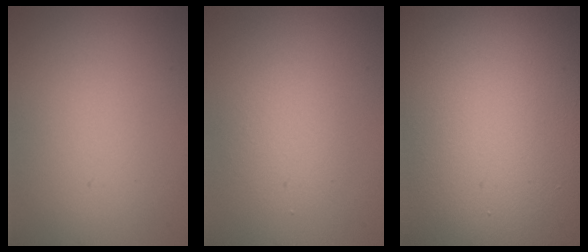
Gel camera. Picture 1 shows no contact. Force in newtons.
{"total": 2.3, "press": 2.3, "slide": 0.1}
{"total": 26.6, "press": 26.5, "slide": 1.2}